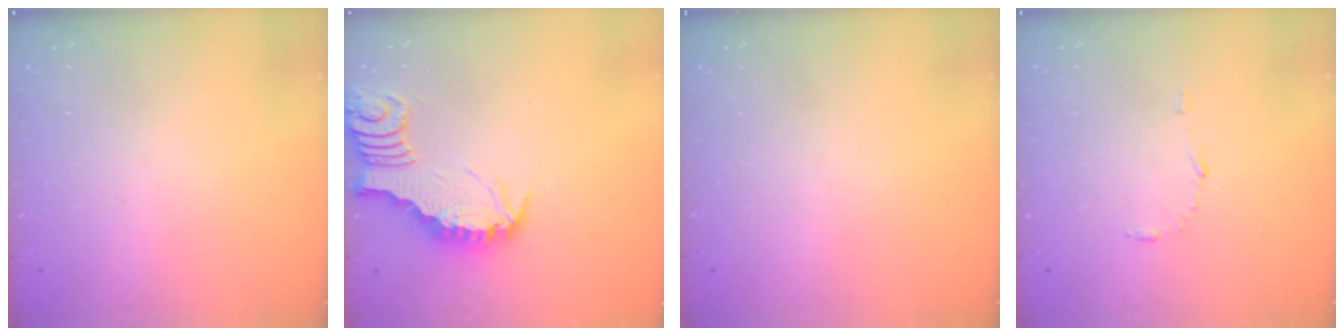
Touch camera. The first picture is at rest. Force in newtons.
{"total": 3.1, "press": 3.1, "slide": 0.3}
{"total": 0.0}
{"total": 4.4, "press": 4.3, "slide": 0.4}